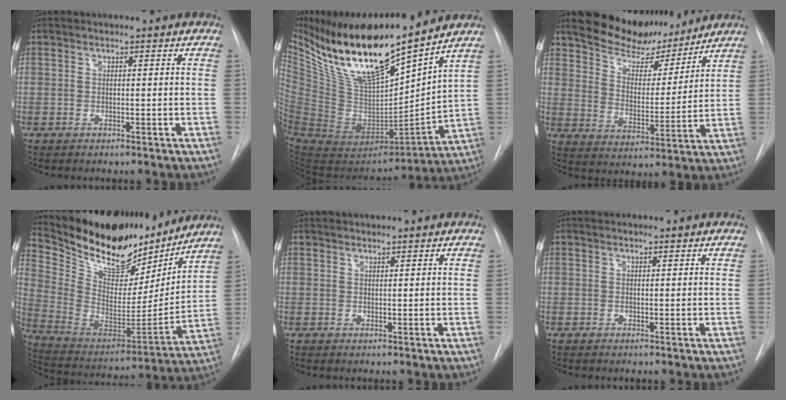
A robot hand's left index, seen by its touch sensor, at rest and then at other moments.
{"total": 23.6, "force": [17.9, 3.9, 14.9], "torque": [-0.275, -0.017, 0.333]}
{"total": 11.9, "force": [10.8, 3.7, 3.5], "torque": [-0.056, -0.002, 0.180]}
{"total": 23.1, "force": [19.8, 7.3, 9.4], "torque": [-0.182, -0.027, 0.324]}
{"total": 2.2, "force": [2.1, 0.3, 0.7], "torque": [-0.005, 0.019, 0.035]}
{"total": 0.5, "force": [0.5, 0.0, 0.2], "torque": [-0.003, 0.008, 0.009]}